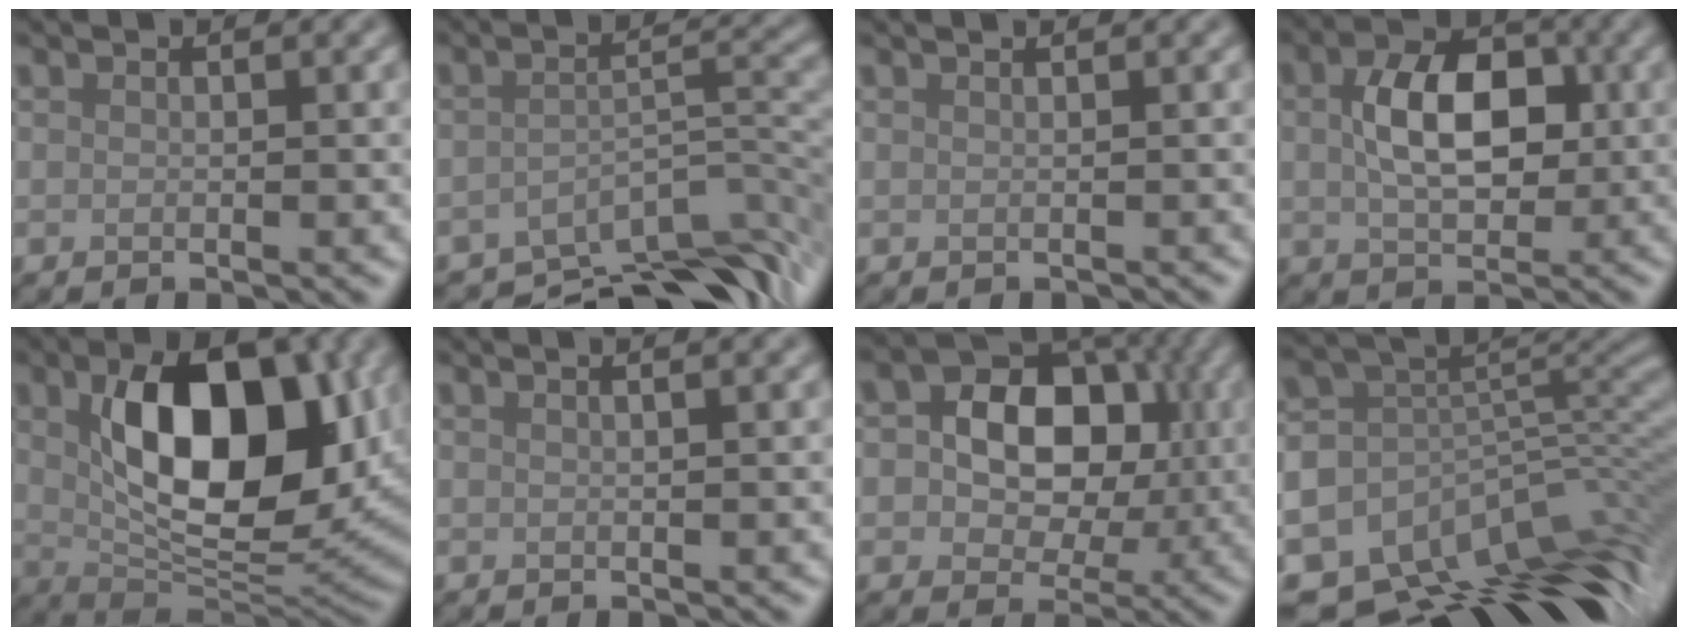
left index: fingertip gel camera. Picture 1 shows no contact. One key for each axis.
{"total": 9.2, "fx": -7.1, "fy": 2.6, "fz": 5.2, "tx": -0.066, "ty": -0.007, "tz": -0.116}
{"total": 1.0, "fx": 0.8, "fy": 0.3, "fz": 0.5, "tx": -0.003, "ty": 0.001, "tz": 0.003}
{"total": 6.2, "fx": 0.7, "fy": 3.9, "fz": 4.7, "tx": -0.085, "ty": 0.003, "tz": 0.009}
{"total": 12.1, "fx": 2.4, "fy": 6.4, "fz": 9.9, "tx": -0.158, "ty": -0.007, "tz": 0.045}
{"total": 3.2, "fx": 1.6, "fy": 1.6, "fz": 2.3, "tx": -0.007, "ty": 0.016, "tz": -0.015}
{"total": 9.9, "fx": 1.2, "fy": 7.4, "fz": 6.5, "tx": -0.084, "ty": 0.023, "tz": 0.002}
{"total": 15.0, "fx": -8.4, "fy": 9.0, "fz": 8.6, "tx": -0.167, "ty": 0.023, "tz": -0.114}